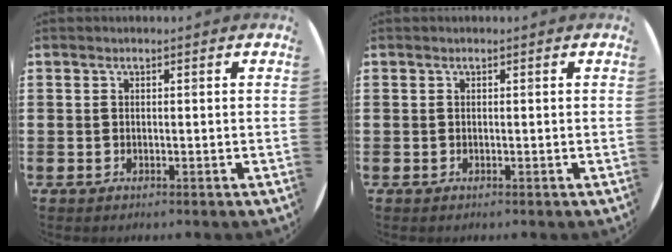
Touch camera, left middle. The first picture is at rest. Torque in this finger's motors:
{"motor_torque": [0.13, -0.15, 0.05, 0.01]}